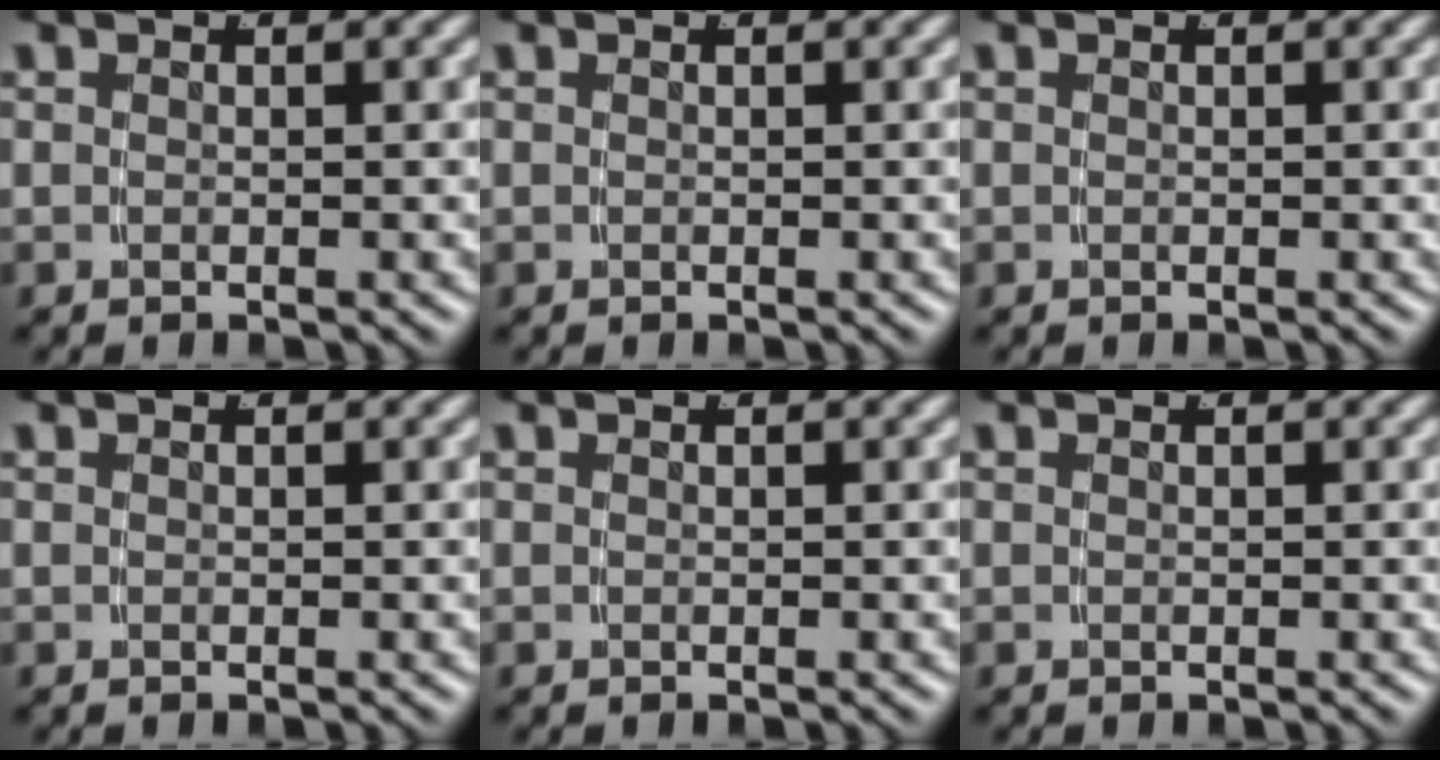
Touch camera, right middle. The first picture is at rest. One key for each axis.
{"total": 0.0}
{"total": 0.0}
{"total": 0.0}
{"total": 0.0}
{"total": 0.0}